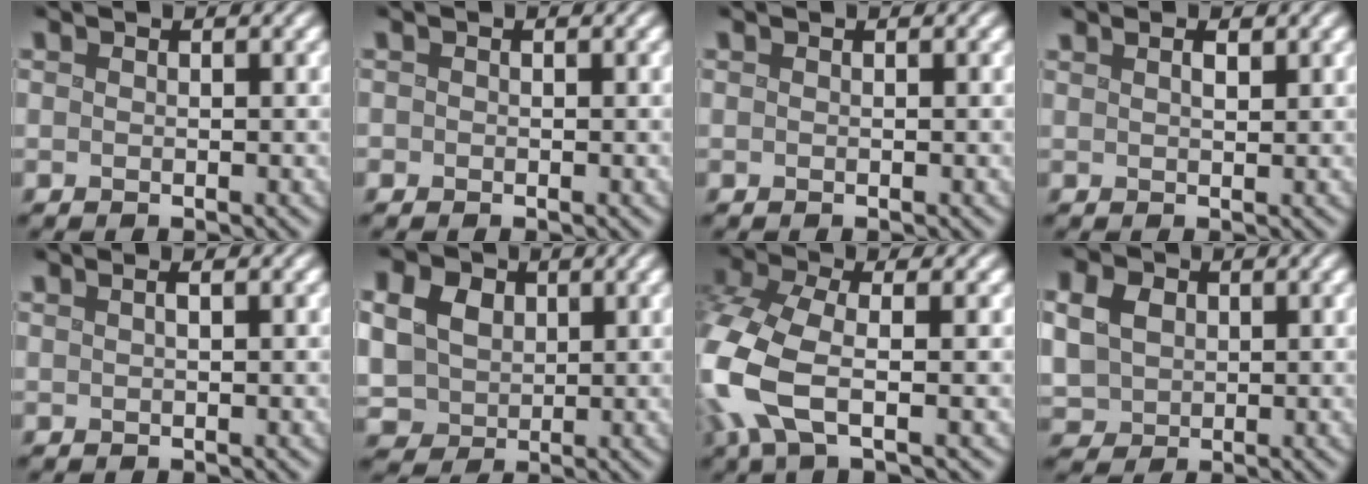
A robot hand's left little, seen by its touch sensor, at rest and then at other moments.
{"total": 0.0}
{"total": 0.0}
{"total": 1.2, "force": [0.9, 0.3, 0.7], "torque": [-0.015, 0.002, 0.016]}
{"total": 1.0, "force": [0.5, 0.3, 0.8], "torque": [-0.014, 0.002, 0.006]}
{"total": 8.8, "force": [3.1, 6.8, 4.5], "torque": [-0.113, 0.019, 0.045]}
{"total": 7.7, "force": [-2.3, 3.3, 6.6], "torque": [-0.165, -0.005, -0.058]}
{"total": 5.0, "force": [1.3, 4.0, 2.7], "torque": [-0.087, 0.016, 0.018]}